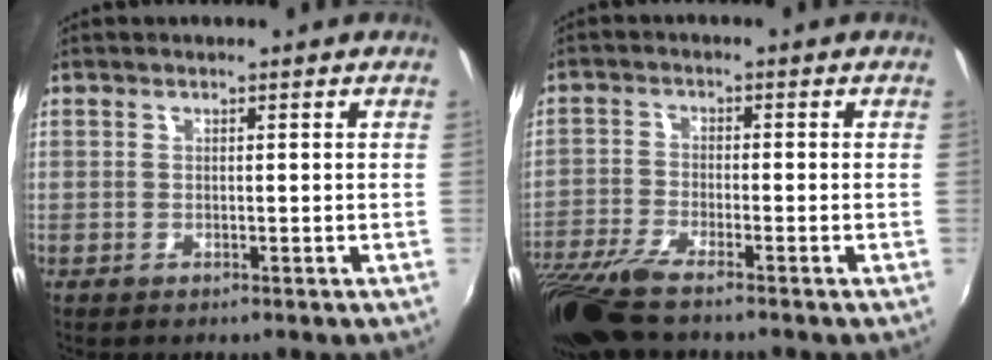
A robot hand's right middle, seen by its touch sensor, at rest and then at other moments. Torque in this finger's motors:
{"motor_torque": [1.01, -1.13, 0.39, 0.12]}